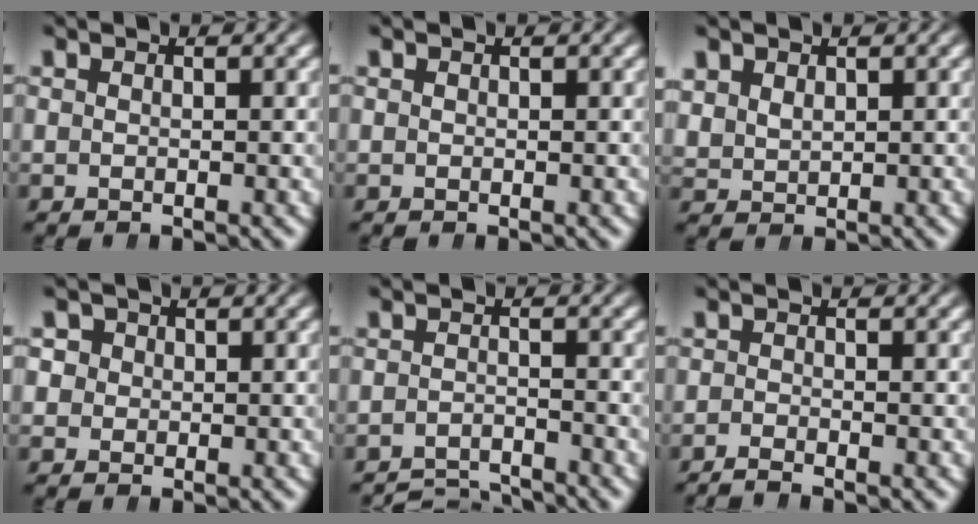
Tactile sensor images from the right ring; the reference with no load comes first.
{"total": 0.0}
{"total": 2.1, "force": [1.1, 1.6, 0.7], "torque": [-0.026, -0.013, 0.039]}
{"total": 3.9, "force": [1.1, 3.4, 1.6], "torque": [-0.030, 0.003, 0.018]}
{"total": 4.8, "force": [-4.8, 0.5, 0.3], "torque": [0.013, -0.018, -0.076]}
{"total": 1.6, "force": [-1.6, -0.1, 0.1], "torque": [0.006, -0.005, -0.028]}